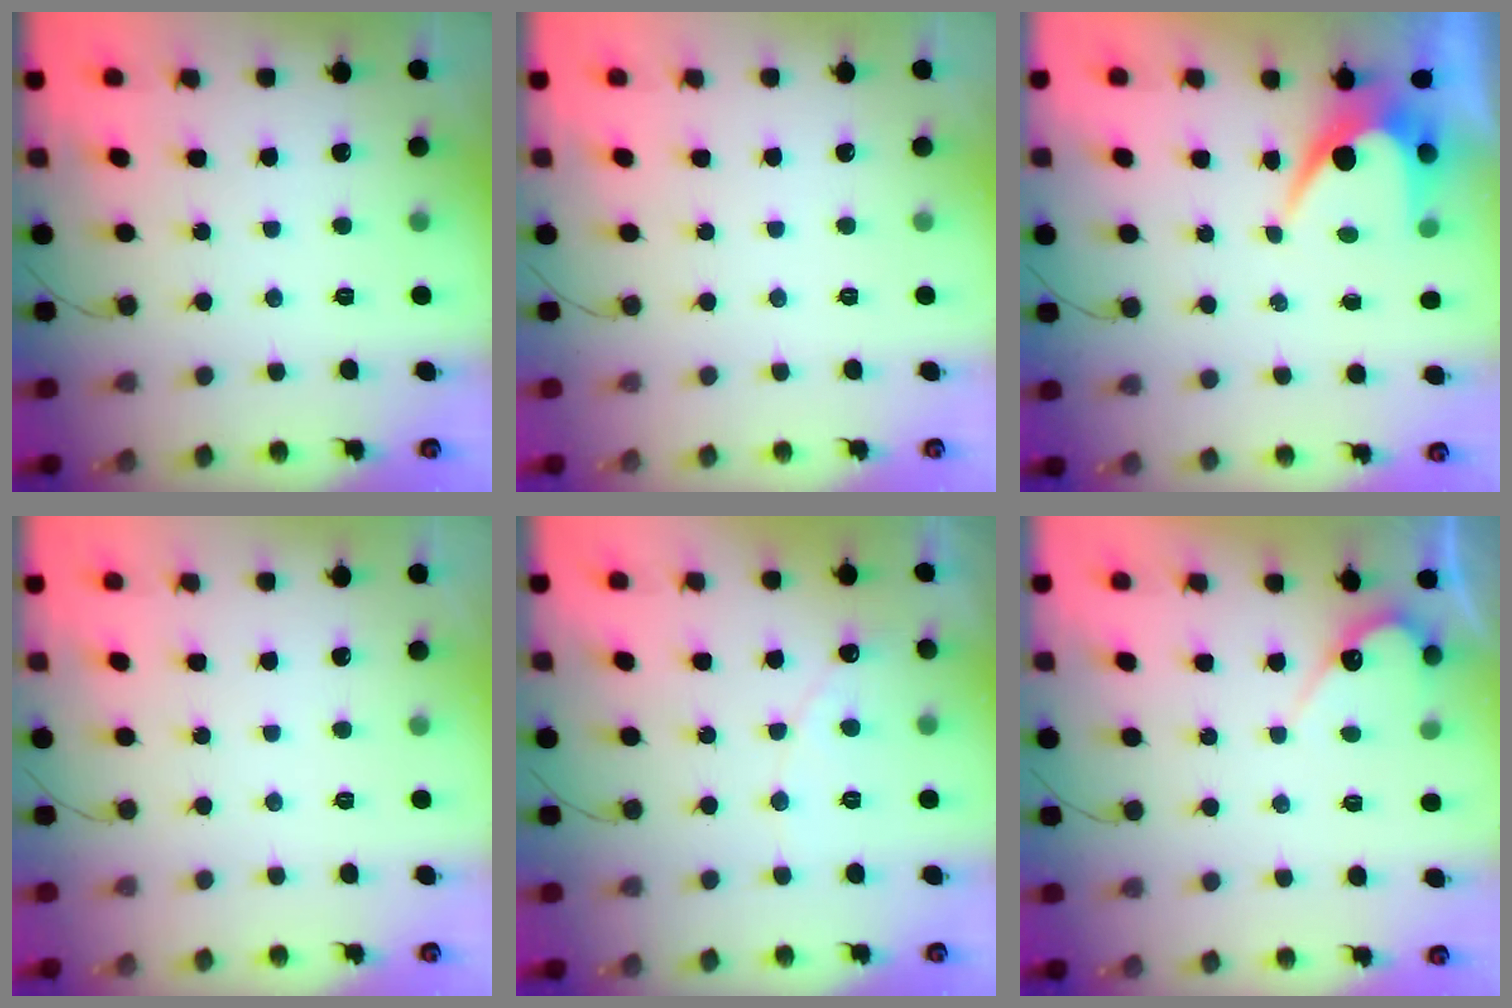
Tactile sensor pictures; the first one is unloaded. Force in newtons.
{"total": 0.0}
{"total": 6.9, "press": 6.8, "slide": 0.6}
{"total": 0.0}
{"total": 3.8, "press": 3.8, "slide": 0.2}
{"total": 5.9, "press": 5.9, "slide": 0.2}